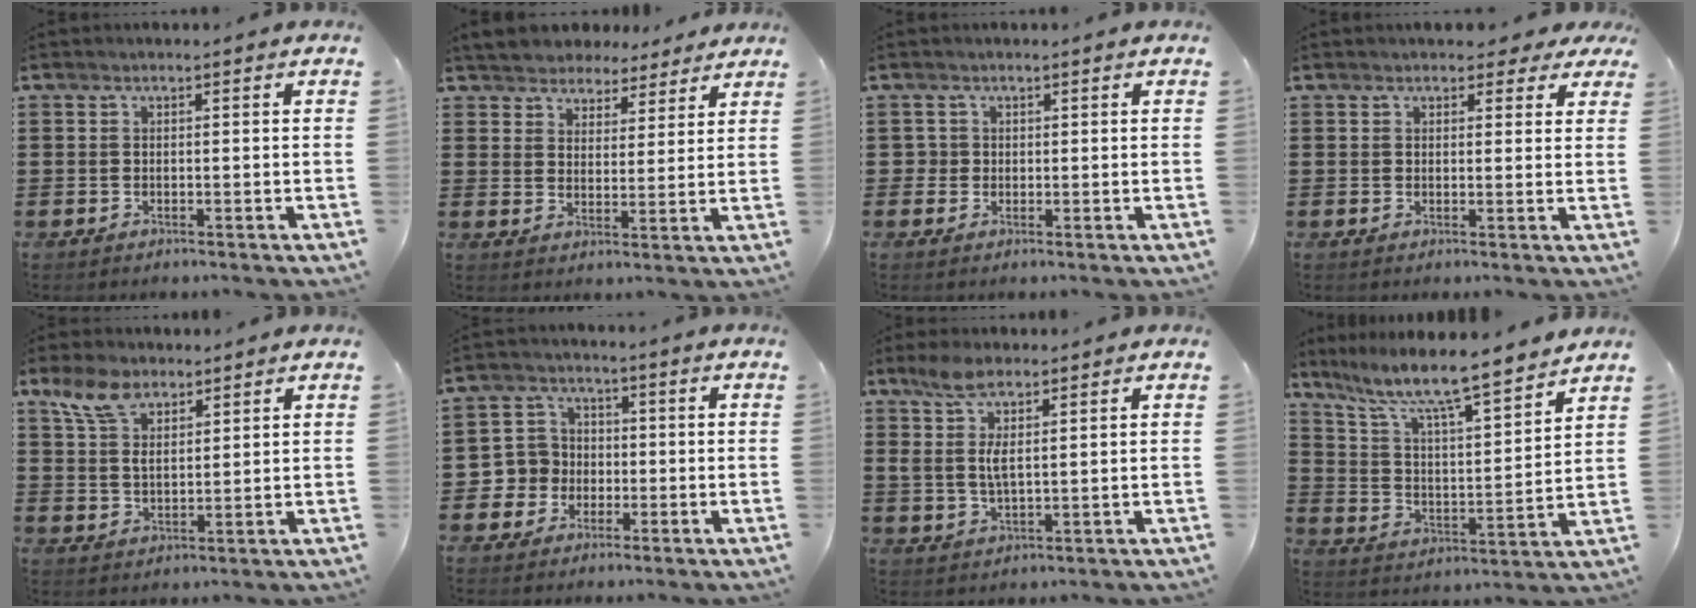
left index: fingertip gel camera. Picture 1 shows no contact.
{"total": 4.1, "force": [3.9, 1.3, -0.6], "torque": [-0.012, -0.014, 0.068]}
{"total": 1.5, "force": [0.3, 1.5, 0.3], "torque": [-0.011, 0.007, 0.004]}
{"total": 2.5, "force": [2.1, 1.2, 0.9], "torque": [-0.008, 0.001, 0.034]}
{"total": 6.3, "force": [4.3, 3.0, 3.5], "torque": [-0.082, 0.004, 0.081]}
{"total": 5.3, "force": [-1.2, 5.2, 0.4], "torque": [-0.038, 0.011, -0.024]}
{"total": 6.2, "force": [3.2, 2.2, 4.8], "torque": [-0.118, 0.002, 0.051]}
{"total": 8.3, "force": [7.1, 0.3, 4.3], "torque": [-0.112, -0.052, 0.116]}